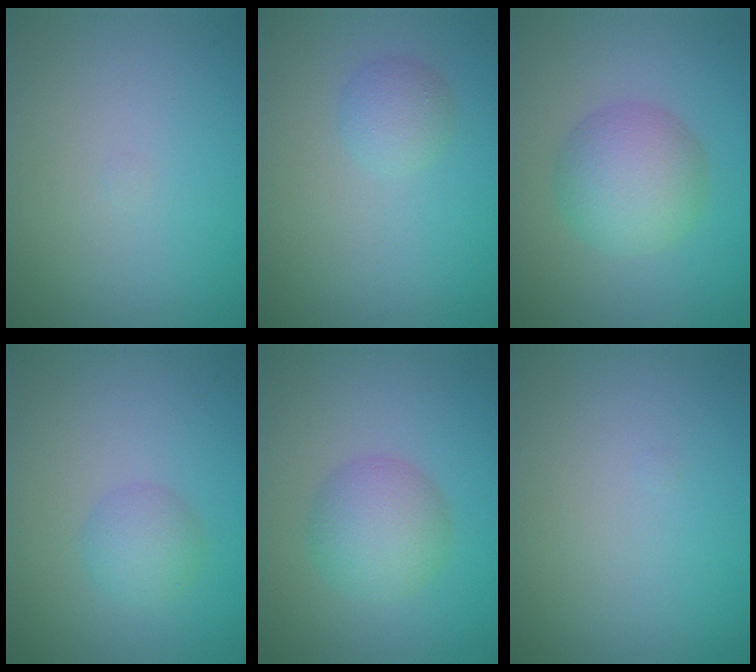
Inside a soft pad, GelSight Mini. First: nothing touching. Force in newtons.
{"total": 1.9, "press": 1.9, "slide": 0.1}
{"total": 5.1, "press": 5.1, "slide": 0.2}
{"total": 2.2, "press": 2.2, "slide": 0.1}
{"total": 4.0, "press": 4.0, "slide": 0.1}
{"total": 0.0}